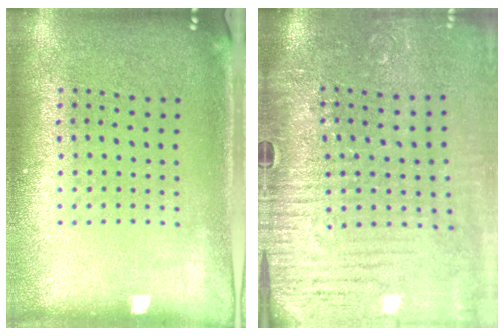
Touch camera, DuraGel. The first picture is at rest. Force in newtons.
{"total": 4.1, "press": 3.8, "slide": 1.4}